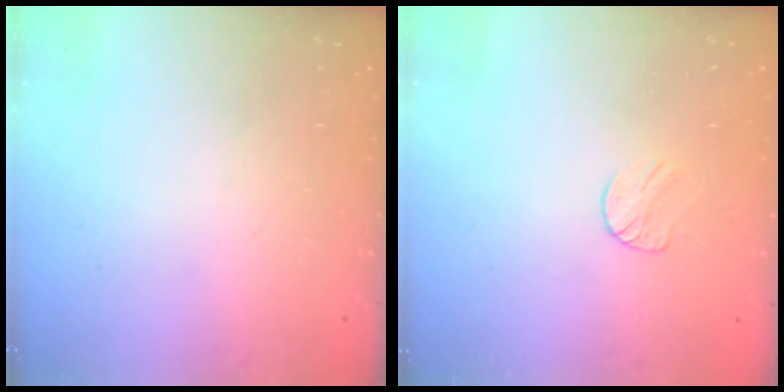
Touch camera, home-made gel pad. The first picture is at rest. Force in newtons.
{"total": 5.8, "press": 5.8, "slide": 0.6}